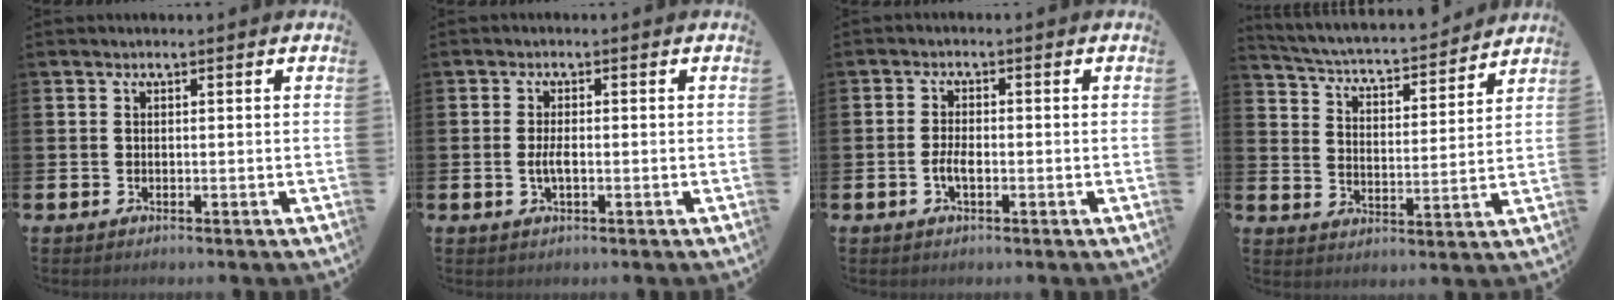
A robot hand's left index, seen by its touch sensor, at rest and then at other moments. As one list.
[{"total": 2.2, "force": [-0.4, 0.8, 2.0], "torque": [-0.036, -0.001, -0.008]}, {"total": 2.3, "force": [-0.7, 1.0, 1.9], "torque": [-0.035, 0.002, -0.015]}, {"total": 4.6, "force": [4.5, 0.6, 0.9], "torque": [-0.046, -0.043, 0.070]}]